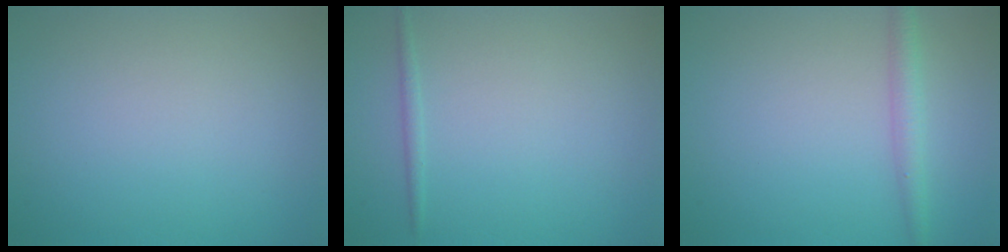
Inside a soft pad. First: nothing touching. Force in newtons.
{"total": 0.8, "press": 0.8, "slide": 0.0}
{"total": 2.0, "press": 2.0, "slide": 0.0}